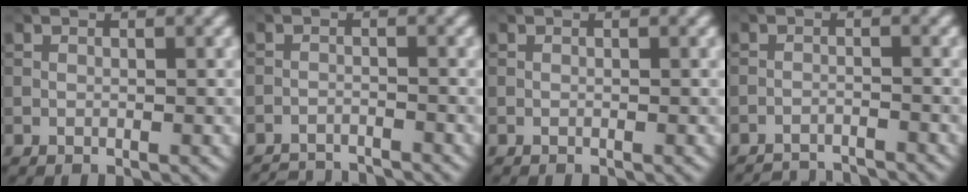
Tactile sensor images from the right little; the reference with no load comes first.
{"total": 5.0, "force": [-4.8, 0.6, 0.9], "torque": [-0.018, -0.010, -0.077]}
{"total": 0.0}
{"total": 5.7, "force": [-5.6, 0.8, 0.9], "torque": [-0.013, -0.007, -0.083]}